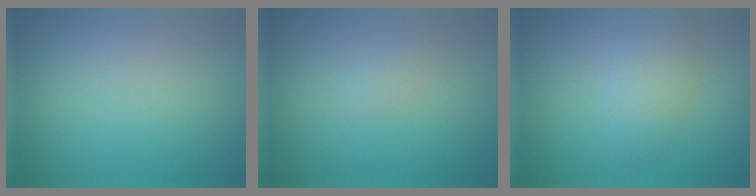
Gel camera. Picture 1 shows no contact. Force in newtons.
{"total": 0.8, "press": 0.8, "slide": 0.0}
{"total": 2.7, "press": 2.7, "slide": 0.1}